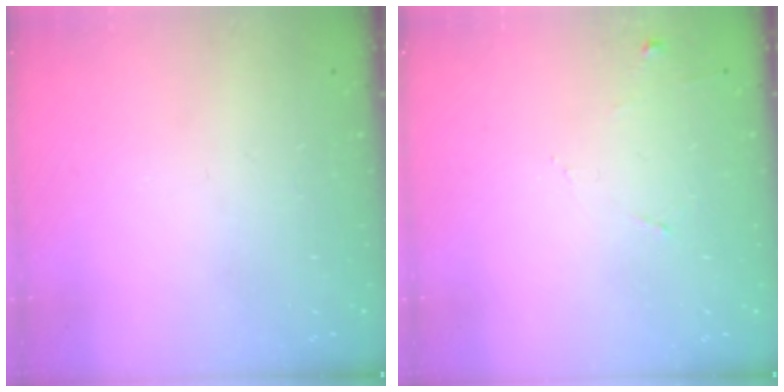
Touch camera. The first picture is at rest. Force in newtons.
{"total": 5.9, "press": 5.8, "slide": 0.7}